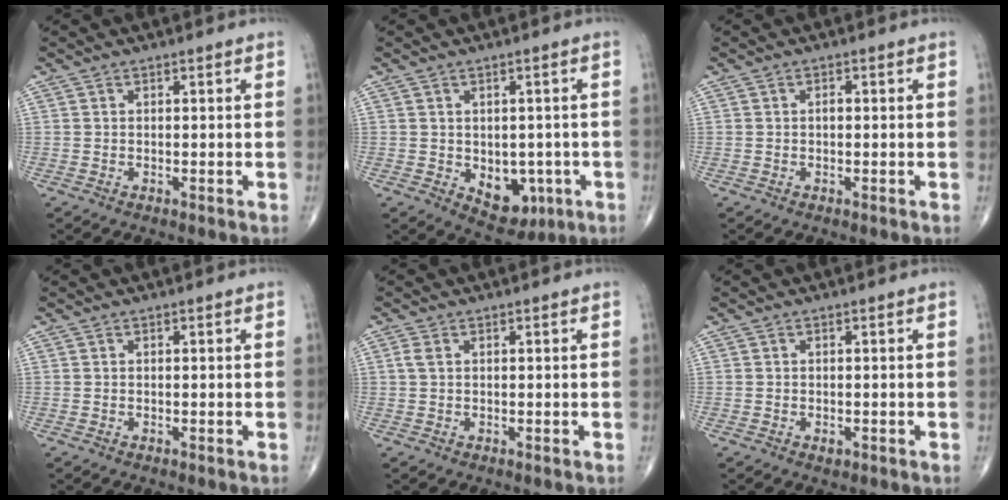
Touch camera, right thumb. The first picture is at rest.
{"total": 7.8, "force": [-1.9, 5.4, 5.3], "torque": [-0.033, 0.003, -0.011]}
{"total": 0.8, "force": [-0.1, 0.5, 0.6], "torque": [-0.008, 0.002, -0.003]}
{"total": 0.0}
{"total": 1.4, "force": [0.4, 0.9, 1.1], "torque": [-0.030, 0.008, 0.010]}
{"total": 0.8, "force": [-0.3, 0.5, 0.5], "torque": [-0.006, -0.001, -0.003]}